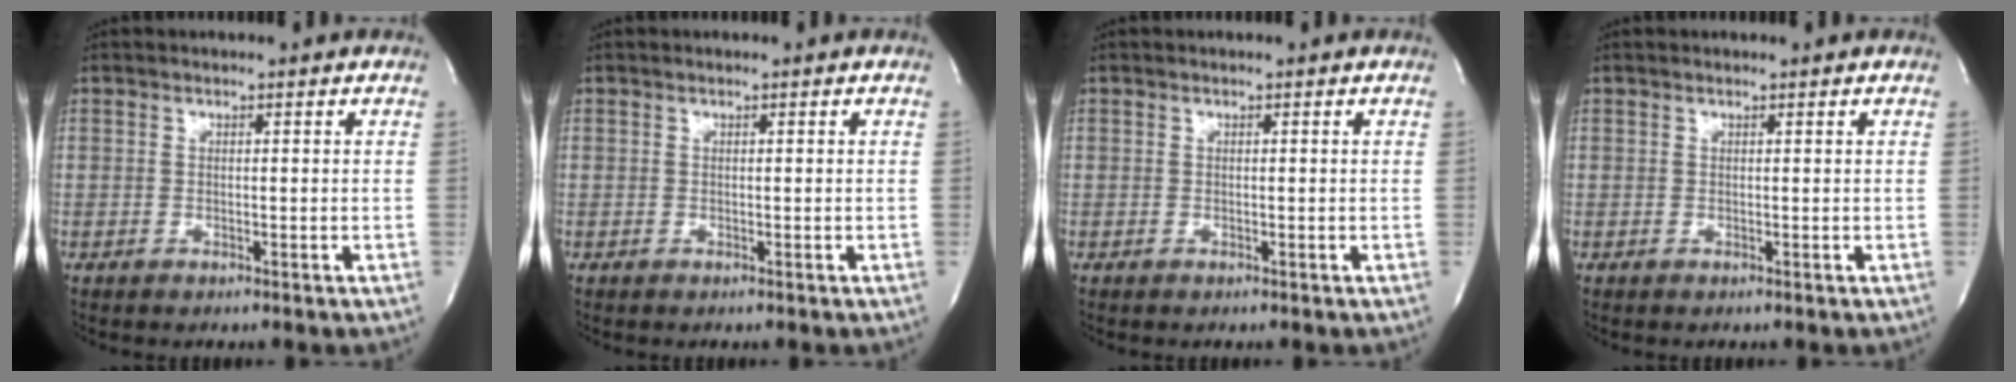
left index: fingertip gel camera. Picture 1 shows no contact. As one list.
[{"total": 0.0}, {"total": 0.0}, {"total": 0.0}]